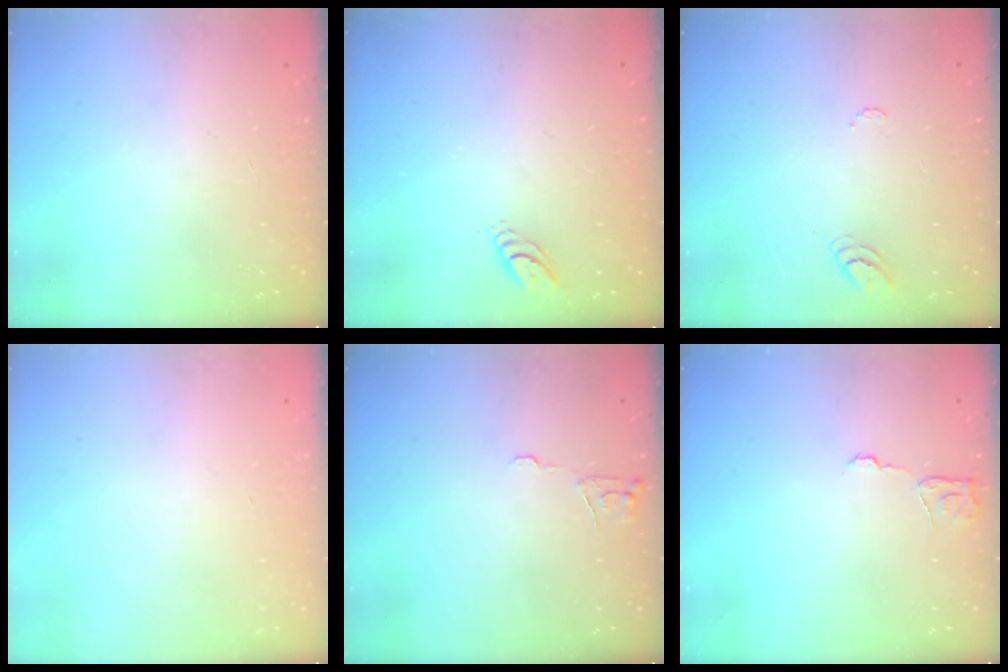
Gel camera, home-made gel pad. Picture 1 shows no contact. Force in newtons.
{"total": 3.6, "press": 3.5, "slide": 0.3}
{"total": 5.1, "press": 5.1, "slide": 0.4}
{"total": 0.0}
{"total": 5.8, "press": 5.8, "slide": 0.5}
{"total": 5.2, "press": 5.2, "slide": 0.4}